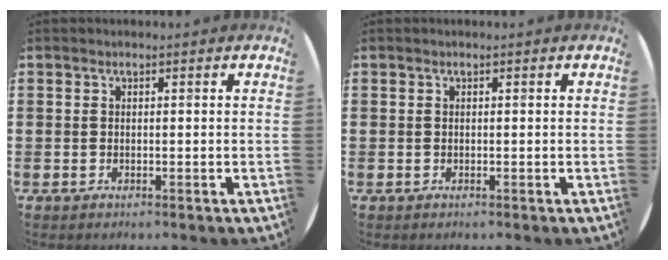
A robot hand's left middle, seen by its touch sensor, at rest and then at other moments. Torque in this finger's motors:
{"motor_torque": [-0.03, -0.03, 0.01, 0.00]}